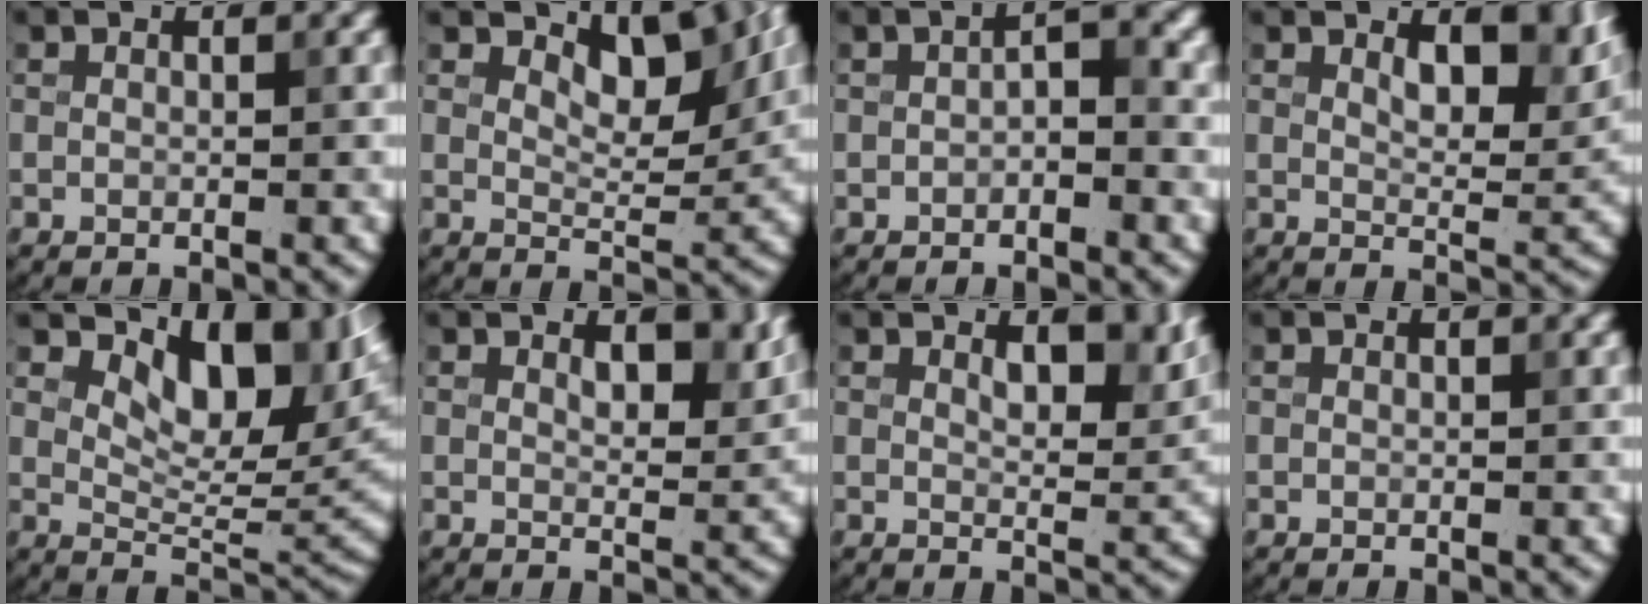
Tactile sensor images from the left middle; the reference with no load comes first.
{"total": 5.3, "force": [3.1, 2.3, 3.6], "torque": [-0.053, -0.012, 0.042]}
{"total": 1.8, "force": [-0.6, 0.7, 1.5], "torque": [-0.024, 0.007, -0.012]}
{"total": 5.9, "force": [2.8, 2.7, 4.5], "torque": [-0.066, -0.009, 0.043]}
{"total": 10.6, "force": [5.4, 5.0, 7.7], "torque": [-0.108, -0.005, 0.096]}
{"total": 3.3, "force": [1.8, 1.4, 2.3], "torque": [-0.034, -0.006, 0.029]}
{"total": 4.0, "force": [2.1, 1.8, 2.9], "torque": [-0.044, -0.007, 0.033]}
{"total": 0.0}